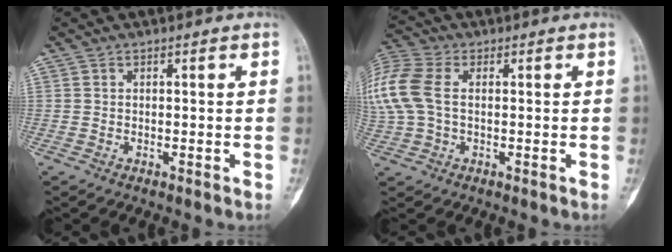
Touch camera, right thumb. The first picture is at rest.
{"total": 14.8, "force": [1.6, 9.8, 11.0], "torque": [-0.299, 0.024, 0.030]}